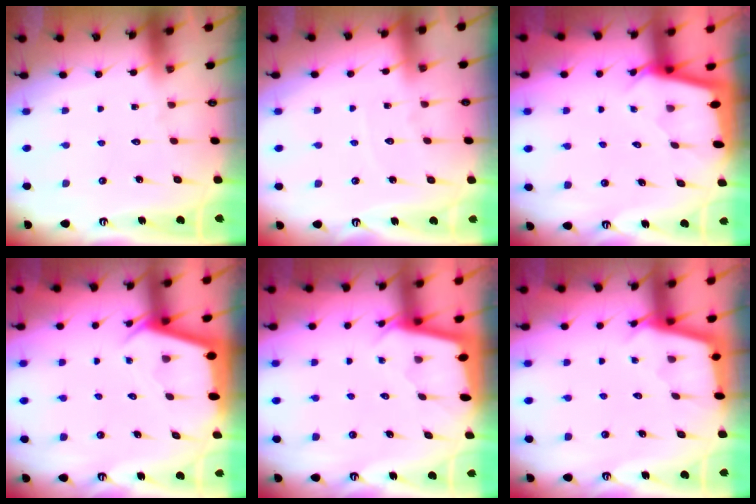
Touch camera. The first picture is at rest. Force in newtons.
{"total": 2.5, "press": 2.5, "slide": 0.4}
{"total": 2.2, "press": 2.2, "slide": 0.1}
{"total": 2.3, "press": 2.3, "slide": 0.2}
{"total": 1.9, "press": 1.9, "slide": 0.1}
{"total": 2.8, "press": 2.7, "slide": 0.3}